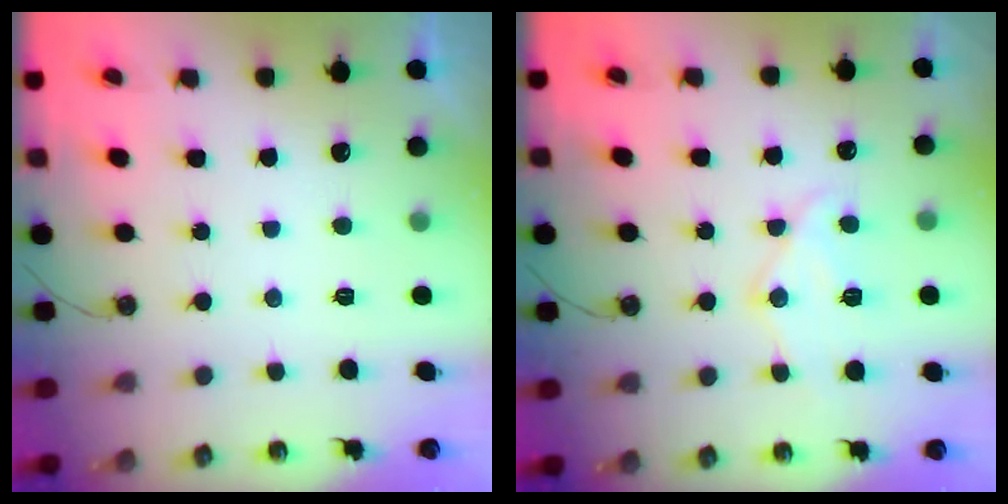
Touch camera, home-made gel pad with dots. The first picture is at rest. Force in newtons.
{"total": 12.9, "press": 12.8, "slide": 1.3}